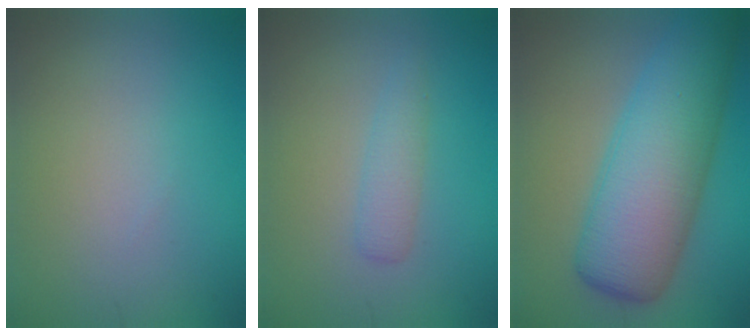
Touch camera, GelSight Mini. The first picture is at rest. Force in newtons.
{"total": 1.8, "press": 1.8, "slide": 0.1}
{"total": 9.9, "press": 9.9, "slide": 0.3}